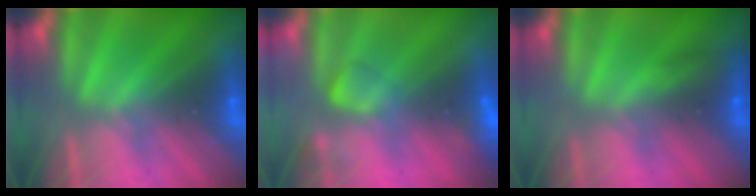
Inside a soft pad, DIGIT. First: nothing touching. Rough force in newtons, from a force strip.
{"total": 2.5}
{"total": 3.0}